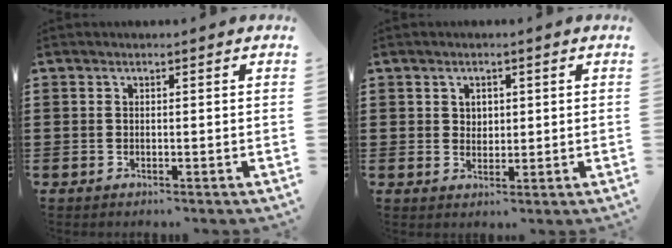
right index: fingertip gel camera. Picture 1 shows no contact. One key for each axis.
{"total": 2.0, "fx": 1.0, "fy": 1.6, "fz": 0.5, "tx": -0.015, "ty": 0.009, "tz": 0.017}